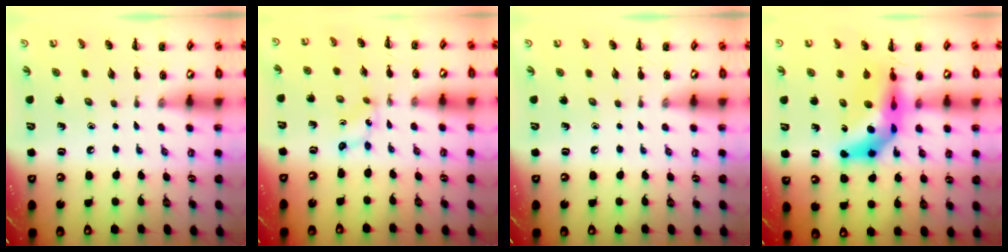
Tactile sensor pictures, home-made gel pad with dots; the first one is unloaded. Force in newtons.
{"total": 1.1, "press": 1.1, "slide": 0.4}
{"total": 0.0}
{"total": 13.4, "press": 12.7, "slide": 4.2}